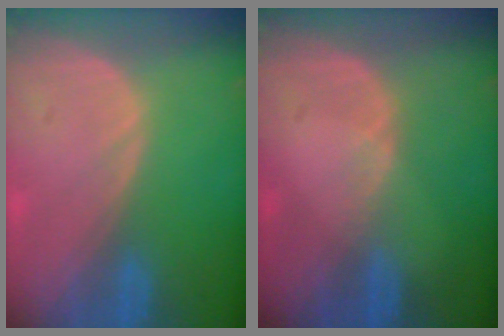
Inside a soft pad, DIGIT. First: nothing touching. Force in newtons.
{"total": 1.1, "press": 0.8, "slide": 0.8}